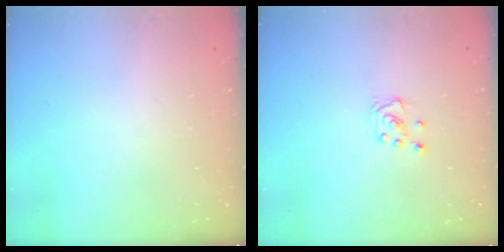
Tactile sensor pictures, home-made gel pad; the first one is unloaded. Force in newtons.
{"total": 3.7, "press": 3.6, "slide": 0.4}